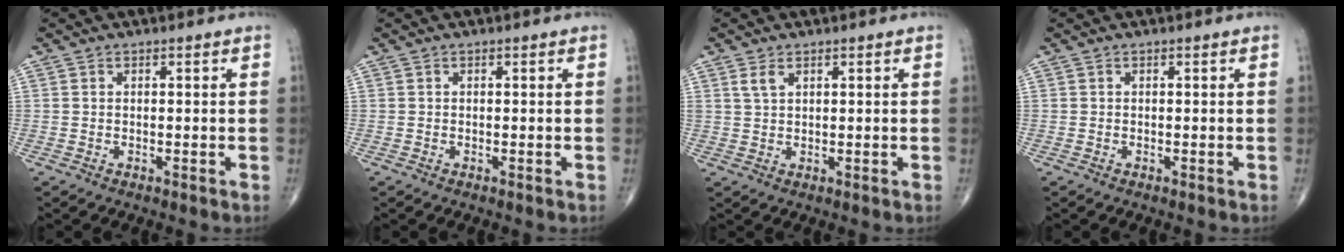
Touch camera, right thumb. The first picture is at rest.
{"total": 0.0}
{"total": 2.3, "force": [1.3, 1.1, 1.5], "torque": [-0.028, 0.001, 0.032]}
{"total": 0.0}